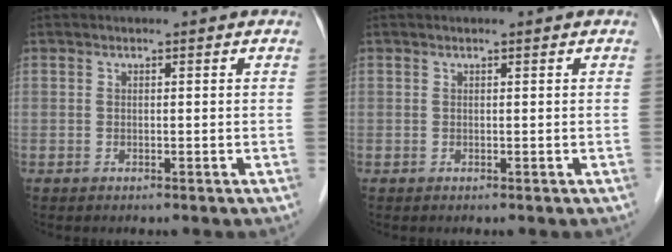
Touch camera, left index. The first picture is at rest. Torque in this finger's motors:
{"motor_torque": [0.10, -0.01, -0.01, -0.01]}